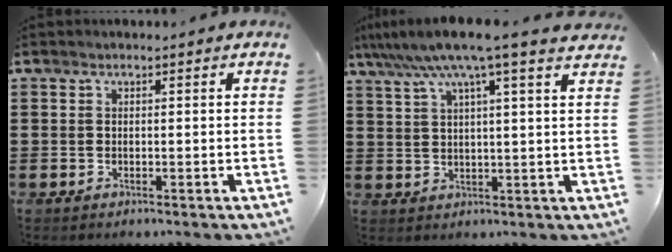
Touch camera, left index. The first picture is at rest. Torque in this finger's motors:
{"motor_torque": [2.14, 0.00, 0.41, 0.21]}